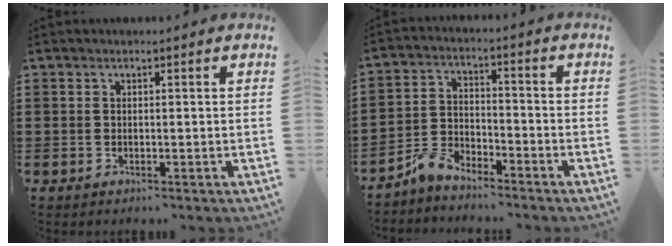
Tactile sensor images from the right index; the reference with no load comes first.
{"total": 4.8, "force": [-4.4, 1.5, 1.3], "torque": [-0.037, 0.012, -0.092]}